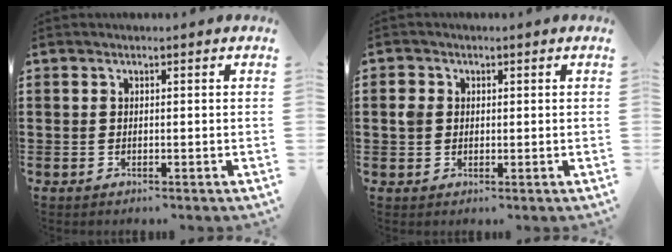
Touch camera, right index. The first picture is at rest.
{"total": 2.1, "force": [0.3, 1.8, 1.0], "torque": [-0.026, 0.009, 0.004]}